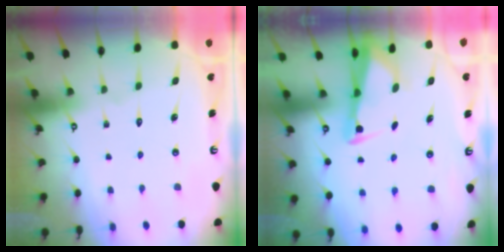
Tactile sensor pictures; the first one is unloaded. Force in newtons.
{"total": 2.4, "press": 2.3, "slide": 0.5}